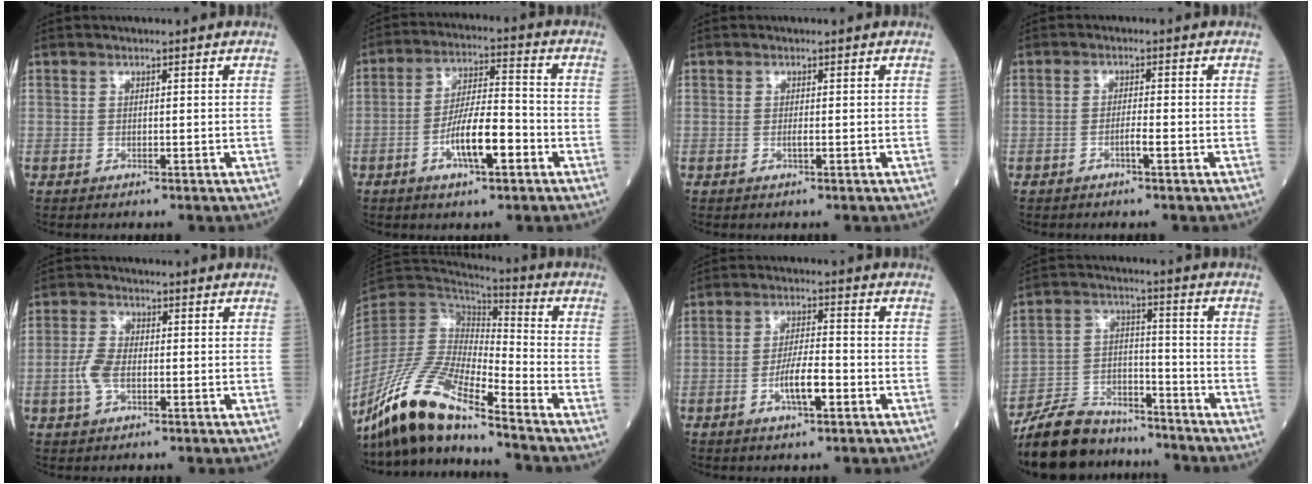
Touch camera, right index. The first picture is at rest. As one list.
[{"total": 9.5, "force": [-3.8, 2.1, 8.4], "torque": [-0.154, 0.008, -0.066]}, {"total": 0.7, "force": [-0.2, 0.0, 0.7], "torque": [-0.013, 0.000, -0.003]}, {"total": 1.8, "force": [-1.0, -0.1, 1.5], "torque": [-0.025, 0.001, -0.021]}, {"total": 4.3, "force": [-1.0, 2.2, 3.5], "torque": [-0.088, 0.008, -0.026]}, {"total": 14.8, "force": [-11.6, 2.1, 9.0], "torque": [-0.185, -0.009, -0.222]}, {"total": 5.9, "force": [-2.3, 1.2, 5.4], "torque": [-0.099, 0.004, -0.041]}, {"total": 13.4, "force": [-12.1, 4.8, 3.1], "torque": [-0.058, 0.027, -0.212]}]